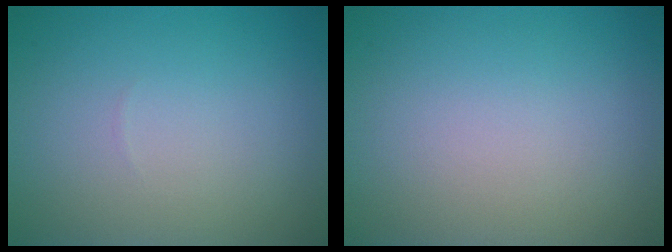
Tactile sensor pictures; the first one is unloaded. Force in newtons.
{"total": 0.0}